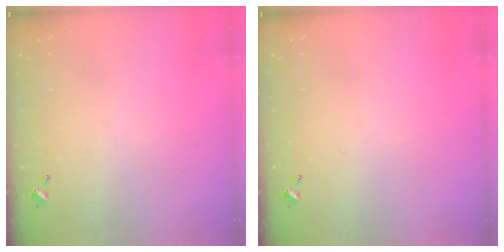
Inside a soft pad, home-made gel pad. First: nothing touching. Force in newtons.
{"total": 0.0}